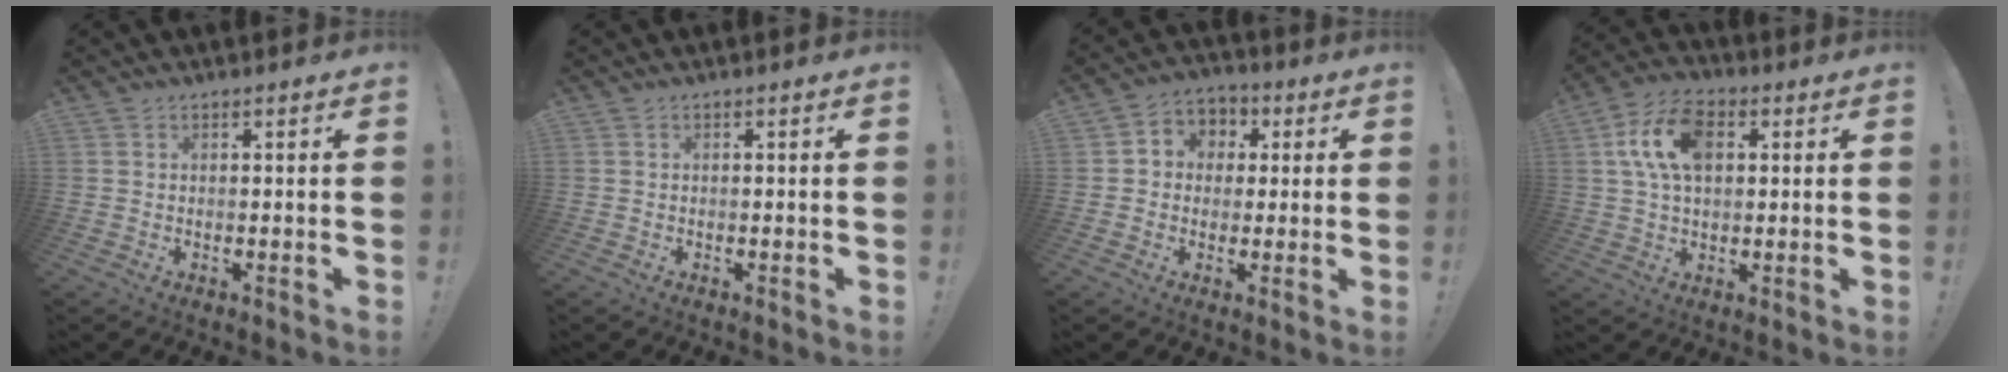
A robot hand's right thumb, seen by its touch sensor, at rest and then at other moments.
{"total": 0.0}
{"total": 6.3, "force": [-0.4, 6.0, 1.7], "torque": [-0.014, 0.011, -0.005]}
{"total": 13.3, "force": [3.6, 8.3, 9.7], "torque": [-0.177, 0.015, 0.068]}